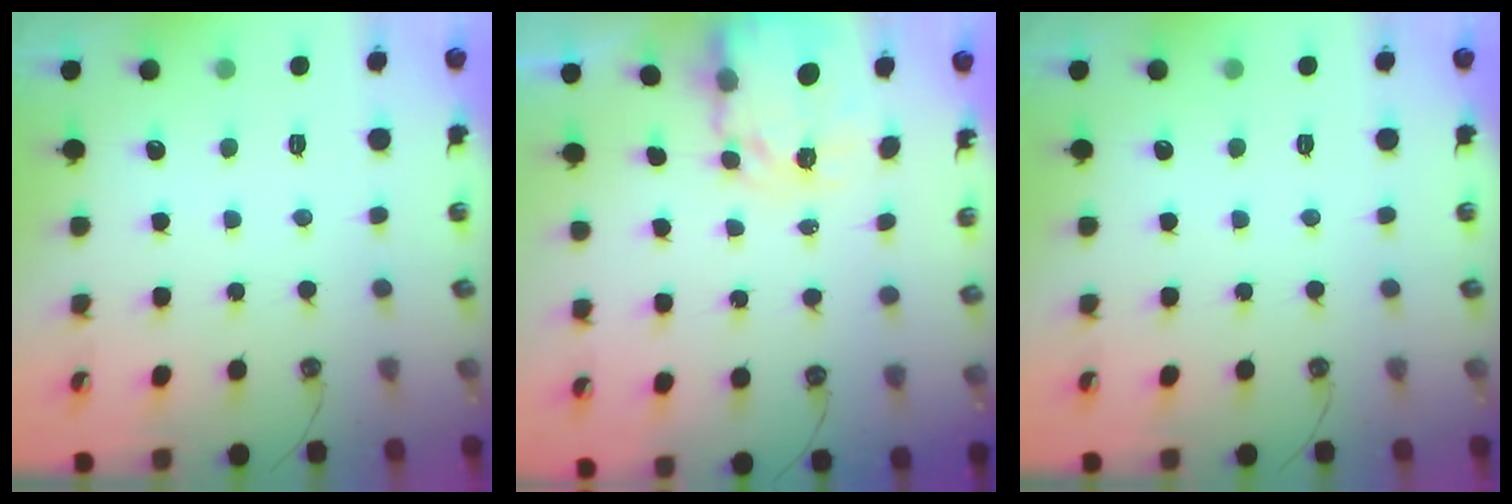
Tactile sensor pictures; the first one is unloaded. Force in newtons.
{"total": 4.2, "press": 4.2, "slide": 0.3}
{"total": 0.0}